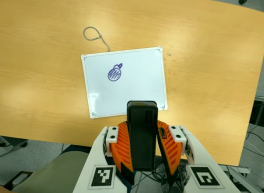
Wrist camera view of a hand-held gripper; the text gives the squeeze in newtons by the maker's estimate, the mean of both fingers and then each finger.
{"total": 9.9, "left": 8.2, "right": 11.6}